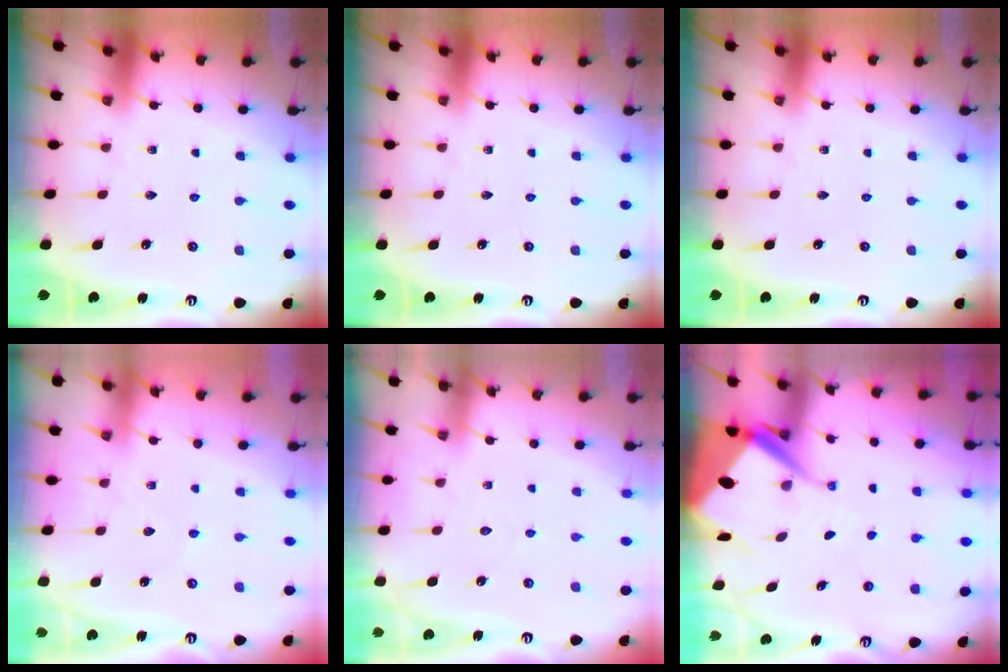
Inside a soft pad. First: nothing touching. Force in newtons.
{"total": 0.0}
{"total": 0.0}
{"total": 2.4, "press": 2.4, "slide": 0.5}
{"total": 2.8, "press": 2.8, "slide": 0.3}
{"total": 11.1, "press": 11.0, "slide": 1.1}